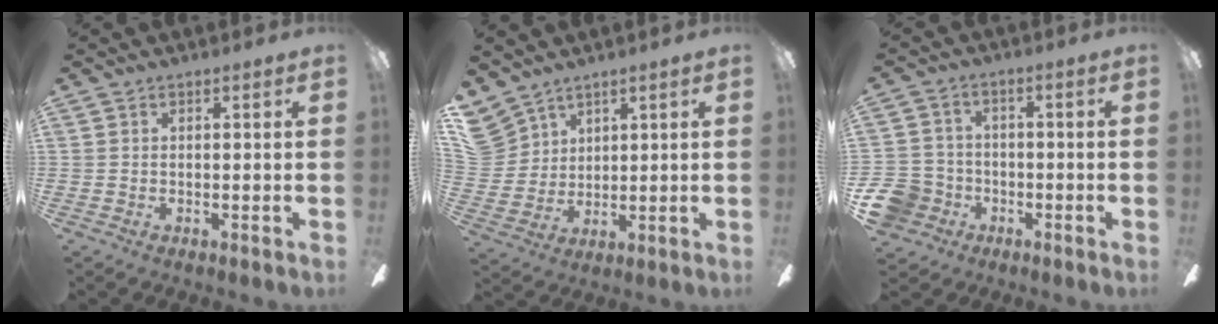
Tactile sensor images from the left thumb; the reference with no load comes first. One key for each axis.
{"total": 8.6, "fx": 6.5, "fy": 5.6, "fz": 1.2, "tx": -0.044, "ty": -0.029, "tz": 0.130}
{"total": 8.9, "fx": -3.8, "fy": 7.5, "fz": 2.8, "tx": -0.090, "ty": 0.031, "tz": -0.071}